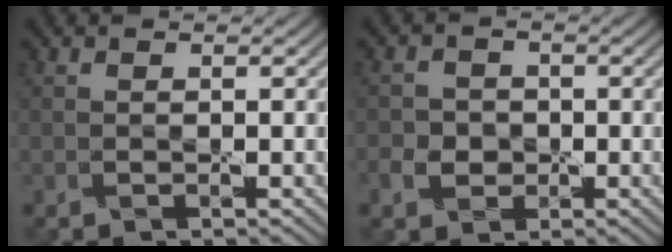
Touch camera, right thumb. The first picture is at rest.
{"total": 3.4, "force": [-0.9, 3.0, 1.2], "torque": [-0.019, -0.005, -0.022]}